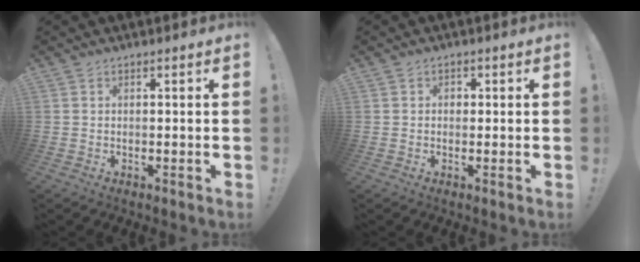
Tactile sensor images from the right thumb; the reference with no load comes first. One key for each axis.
{"total": 1.3, "fx": -0.4, "fy": 1.0, "fz": 0.7, "tx": -0.017, "ty": 0.006, "tz": -0.007}